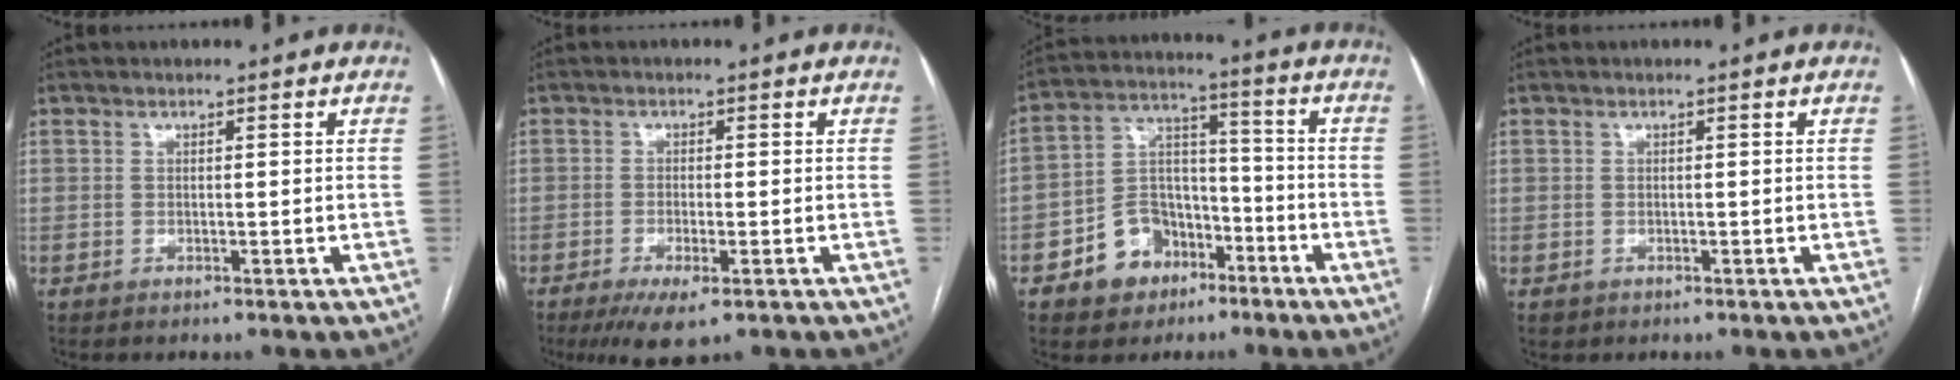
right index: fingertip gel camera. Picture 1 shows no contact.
{"total": 5.4, "force": [-3.1, 1.2, 4.2], "torque": [-0.075, -0.013, -0.049]}
{"total": 10.5, "force": [-5.5, 7.9, 4.1], "torque": [-0.081, 0.029, -0.090]}
{"total": 0.8, "force": [-0.3, 0.8, -0.1], "torque": [0.002, 0.005, -0.005]}